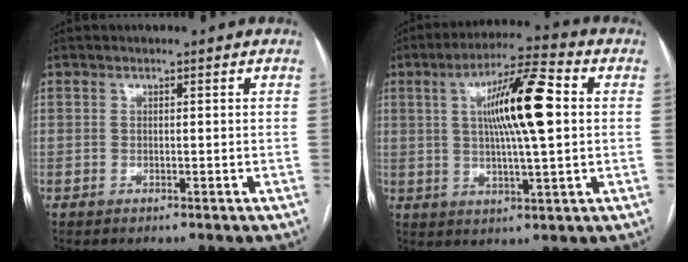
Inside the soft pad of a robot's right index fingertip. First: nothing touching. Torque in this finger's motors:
{"motor_torque": [1.60, 0.54, 0.45, 0.20]}